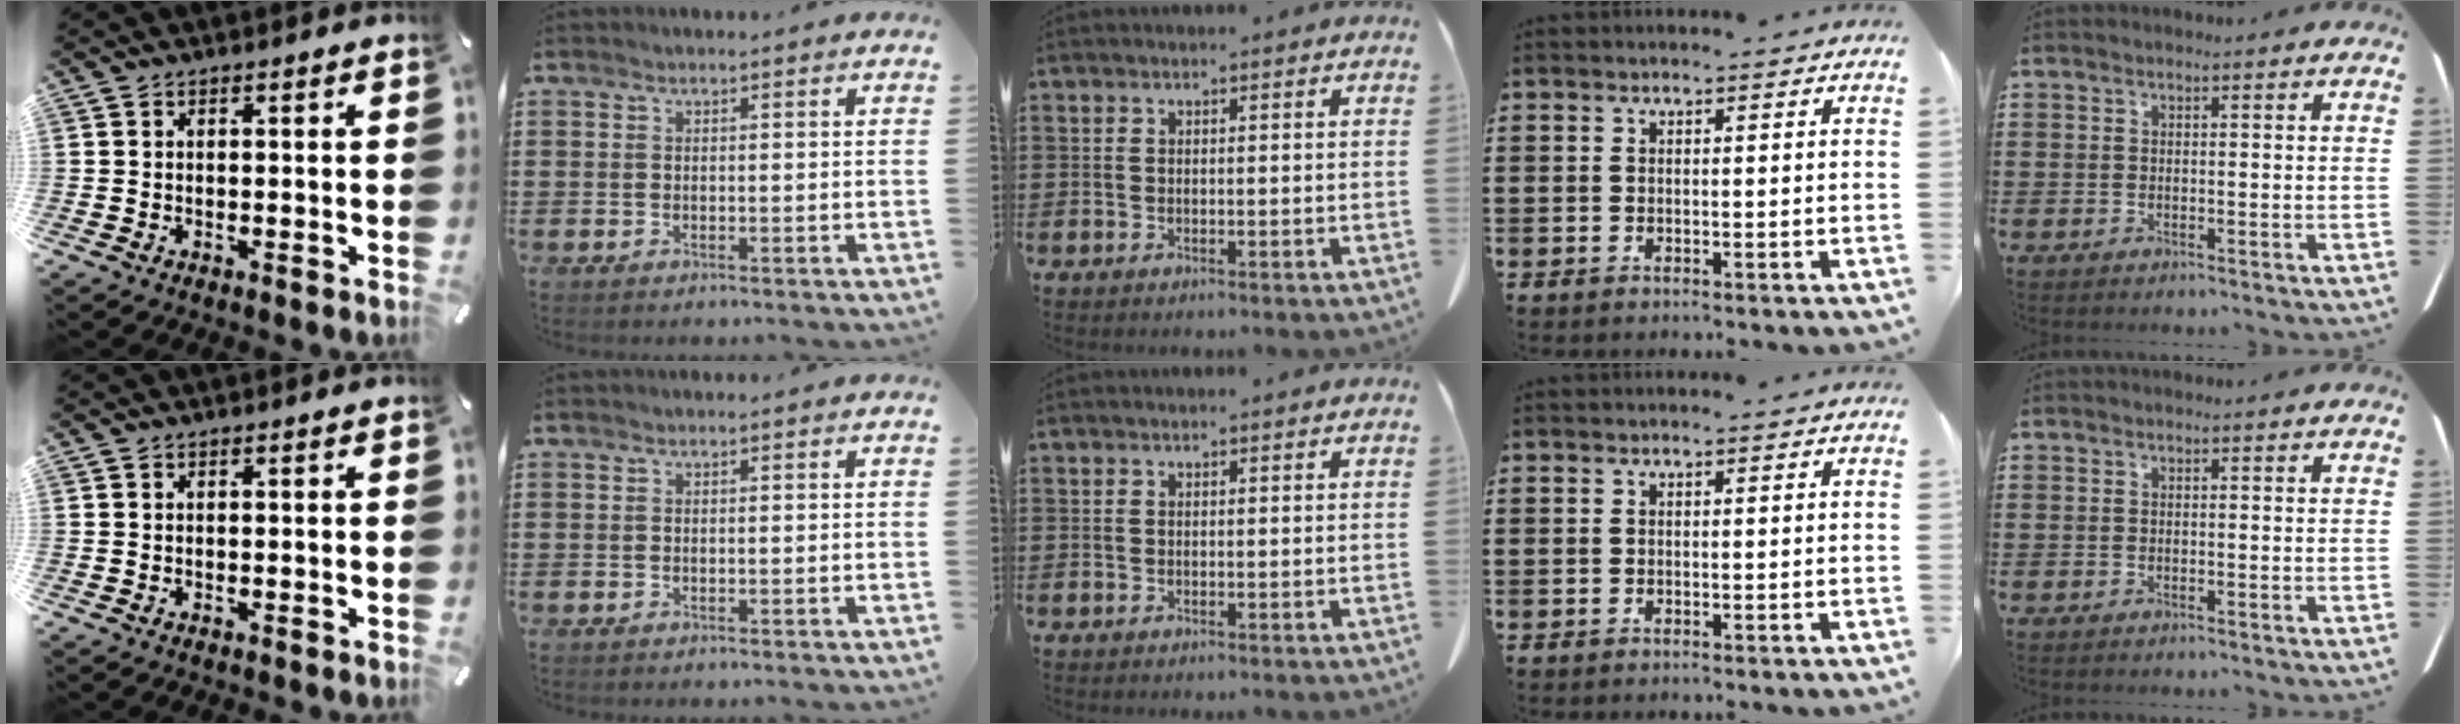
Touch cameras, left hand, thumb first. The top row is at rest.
{}